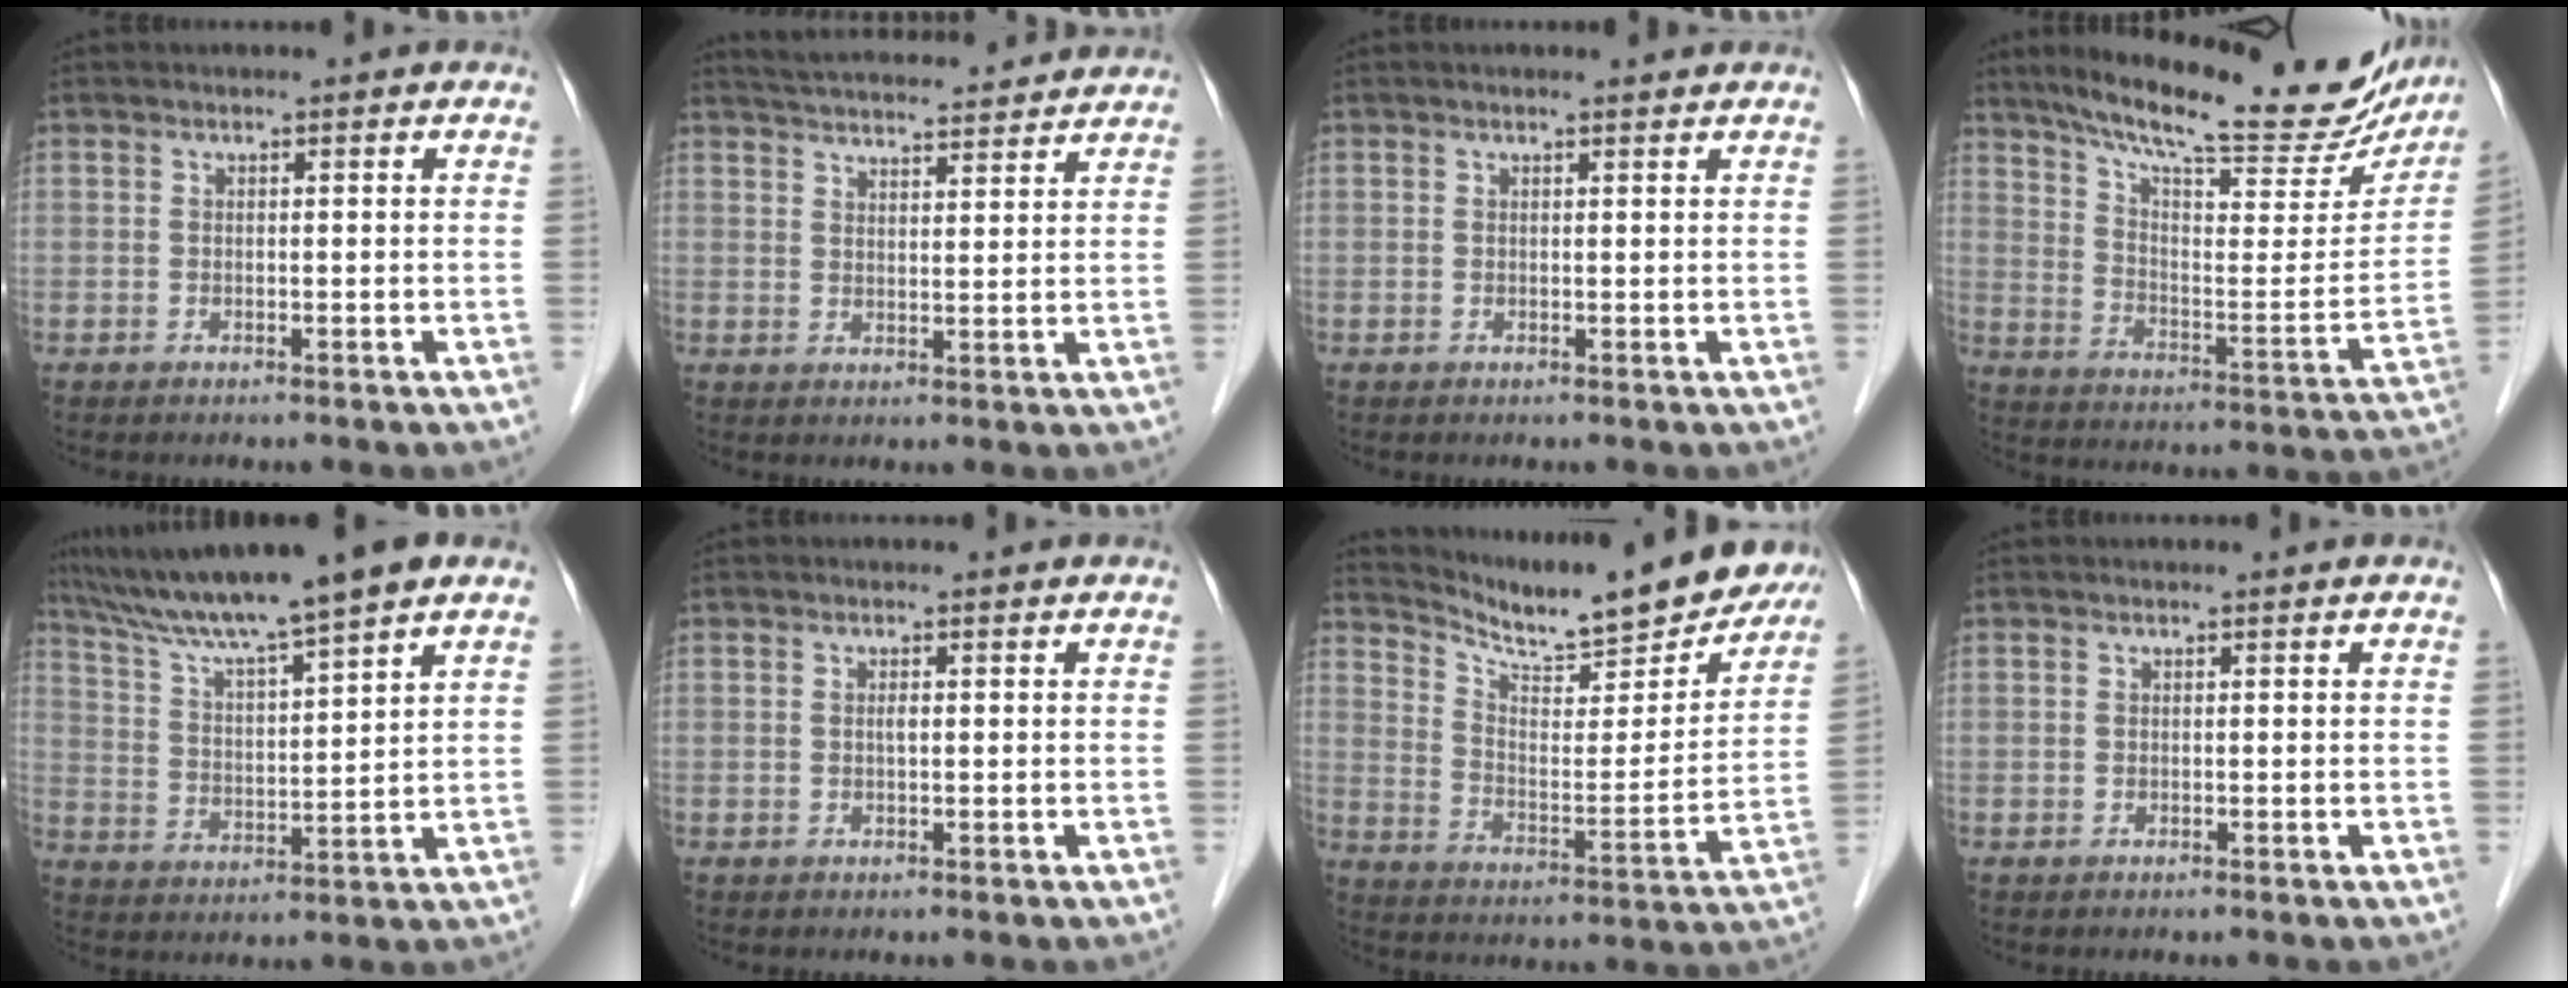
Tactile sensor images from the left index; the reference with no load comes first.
{"total": 15.2, "force": [14.4, 1.9, 4.6], "torque": [-0.076, 0.033, 0.203]}
{"total": 1.5, "force": [1.4, 0.1, 0.5], "torque": [-0.012, 0.009, 0.020]}
{"total": 26.5, "force": [22.1, 5.4, 13.5], "torque": [-0.205, -0.022, 0.299]}
{"total": 14.4, "force": [11.6, -0.2, 8.6], "torque": [-0.150, 0.018, 0.197]}
{"total": 0.6, "force": [0.1, 0.1, 0.6], "torque": [-0.013, 0.000, 0.001]}
{"total": 19.8, "force": [18.2, 2.9, 7.2], "torque": [-0.123, -0.026, 0.260]}
{"total": 0.0}